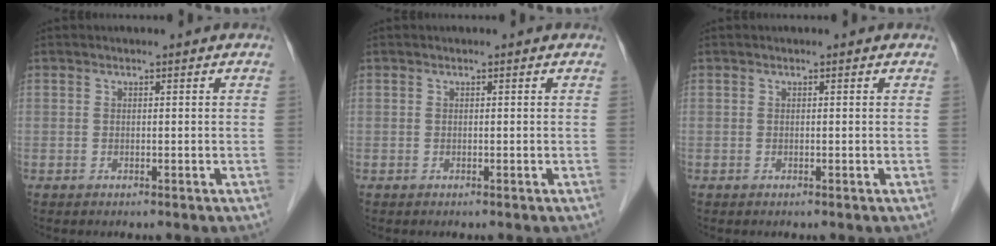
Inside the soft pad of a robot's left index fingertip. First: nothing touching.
{"total": 0.0}
{"total": 0.0}